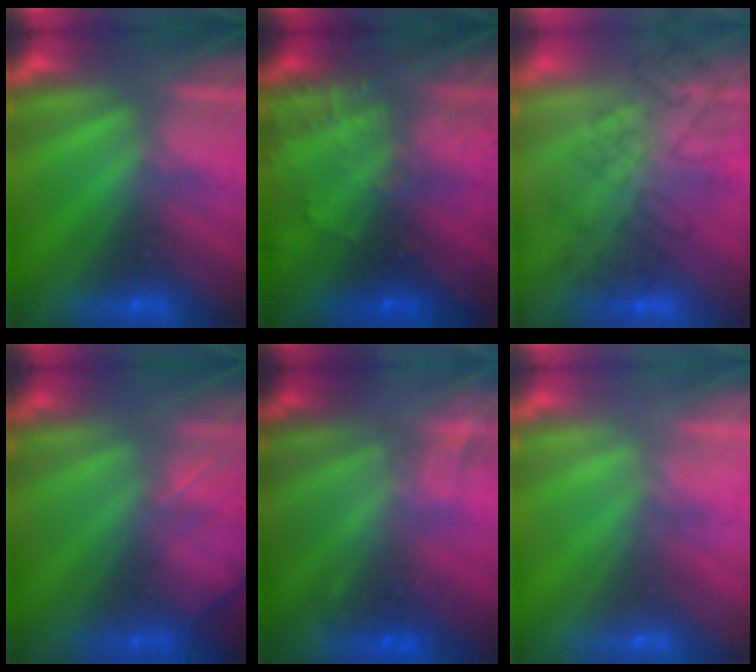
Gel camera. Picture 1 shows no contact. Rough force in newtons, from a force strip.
{"total": 6.8}
{"total": 4.5}
{"total": 2.0}
{"total": 2.1}
{"total": 2.2}